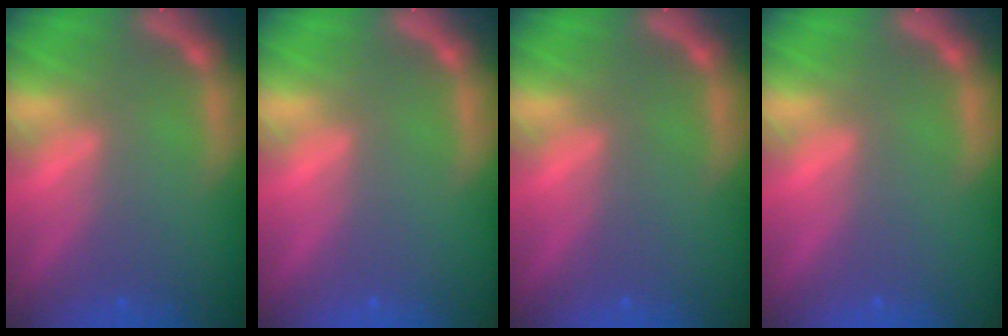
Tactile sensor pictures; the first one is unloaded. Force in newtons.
{"total": 0.0}
{"total": 0.0}
{"total": 0.0}